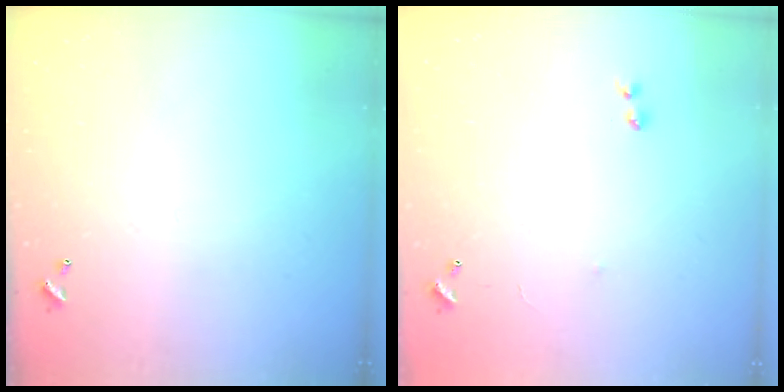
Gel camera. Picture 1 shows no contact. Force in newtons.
{"total": 7.2, "press": 7.2, "slide": 0.5}